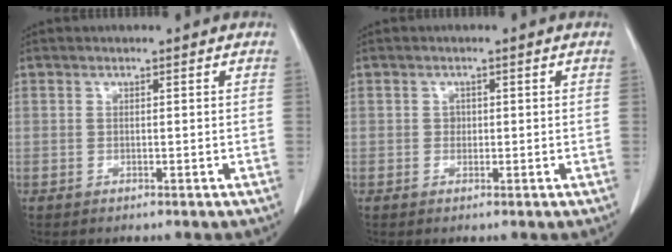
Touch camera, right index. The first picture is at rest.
{"total": 0.9, "force": [0.0, 0.9, 0.4], "torque": [-0.002, 0.003, 0.001]}